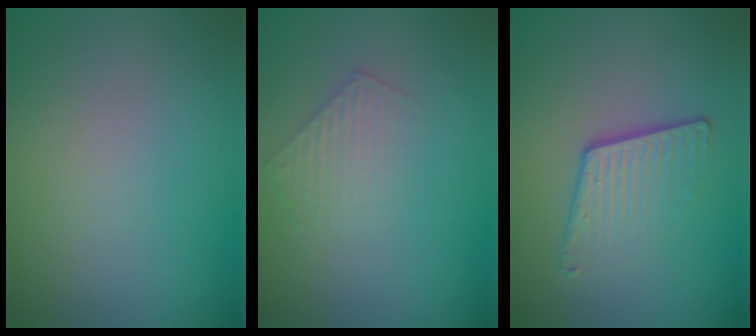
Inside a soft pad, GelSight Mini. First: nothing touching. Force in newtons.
{"total": 1.9, "press": 1.9, "slide": 0.3}
{"total": 3.9, "press": 2.6, "slide": 2.9}